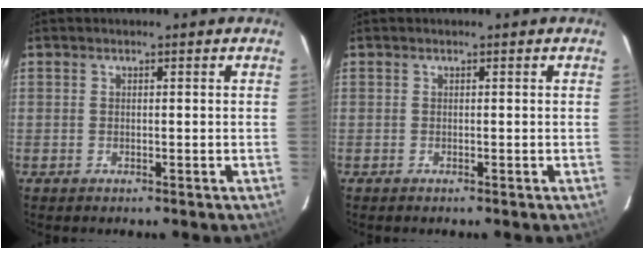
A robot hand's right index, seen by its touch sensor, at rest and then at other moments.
{"total": 0.0}